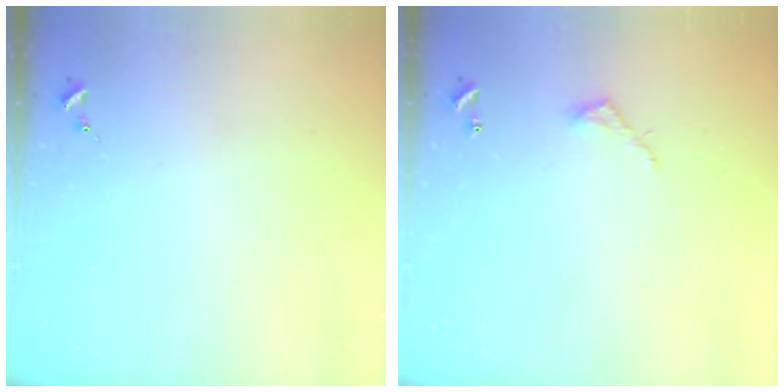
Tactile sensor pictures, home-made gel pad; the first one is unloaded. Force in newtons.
{"total": 3.9, "press": 3.9, "slide": 0.3}